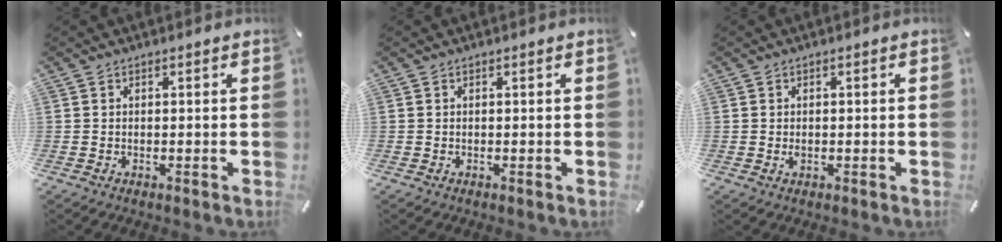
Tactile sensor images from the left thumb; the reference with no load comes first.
{"total": 0.0}
{"total": 1.1, "force": [-0.2, 0.7, 0.8], "torque": [-0.017, 0.000, -0.003]}